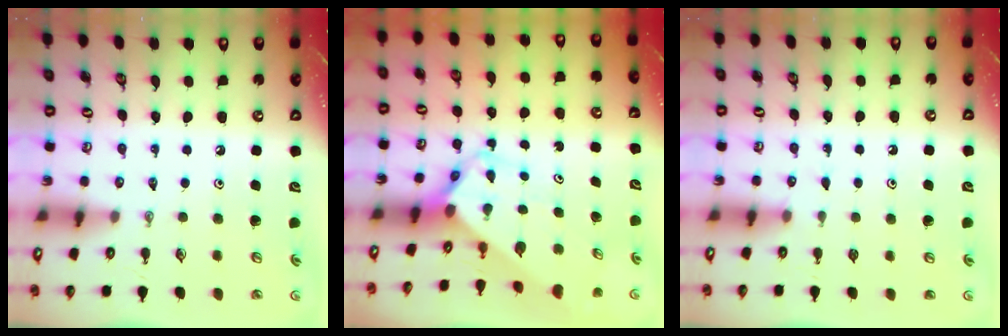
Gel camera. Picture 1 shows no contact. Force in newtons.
{"total": 3.2, "press": 3.1, "slide": 0.3}
{"total": 1.7, "press": 1.6, "slide": 0.2}